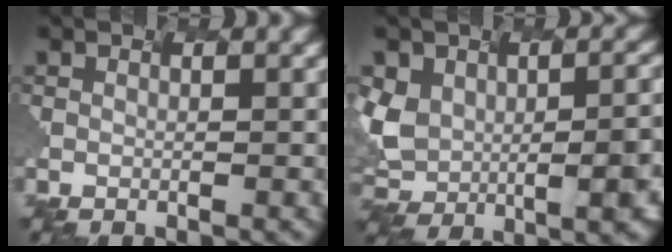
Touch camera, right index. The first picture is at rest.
{"total": 10.2, "force": [-0.6, 6.8, 7.5], "torque": [-0.145, -0.019, 0.005]}